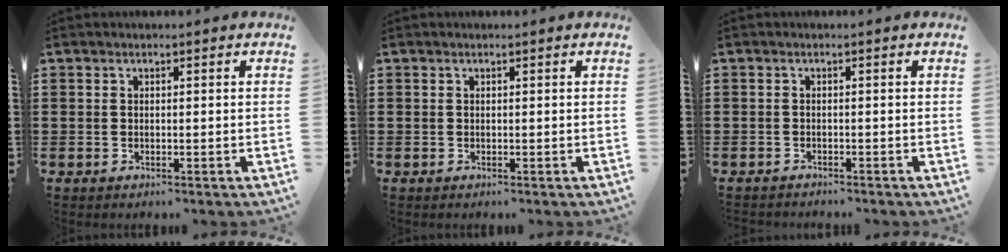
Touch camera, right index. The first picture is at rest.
{"total": 0.0}
{"total": 0.9, "force": [-0.9, 0.1, 0.0], "torque": [-0.003, 0.000, -0.020]}